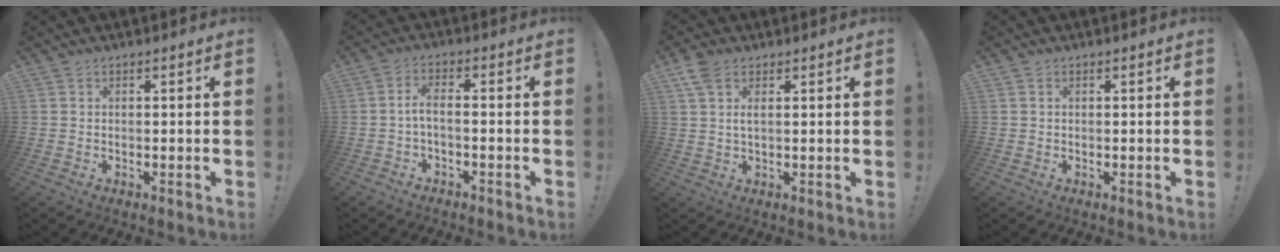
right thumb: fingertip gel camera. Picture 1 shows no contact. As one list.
[{"total": 3.9, "force": [-1.3, 1.0, 3.6], "torque": [-0.077, -0.002, -0.029]}, {"total": 4.1, "force": [2.3, 1.8, 2.9], "torque": [-0.059, -0.003, 0.043]}, {"total": 0.0}]